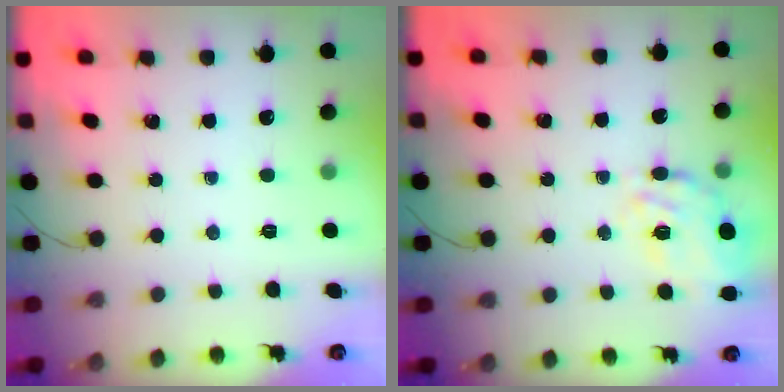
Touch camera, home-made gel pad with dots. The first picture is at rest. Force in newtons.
{"total": 12.7, "press": 12.3, "slide": 3.2}